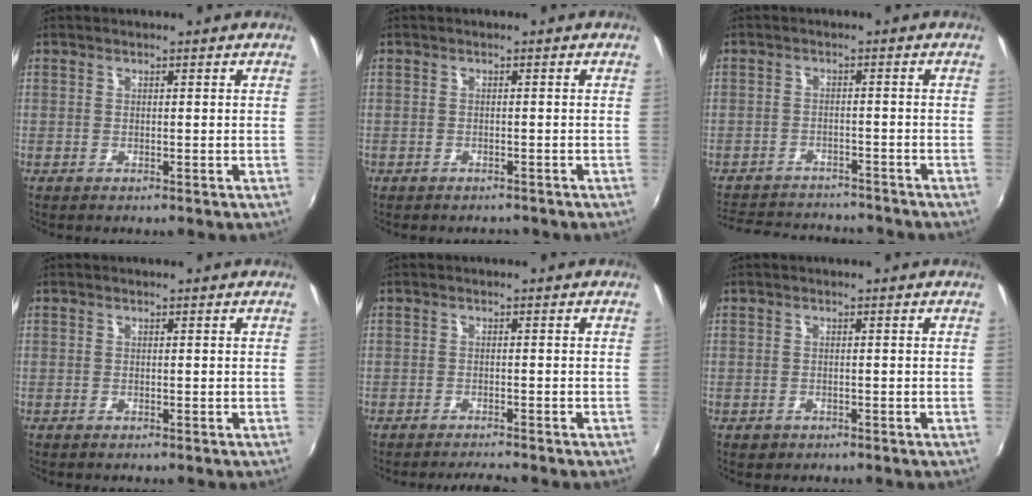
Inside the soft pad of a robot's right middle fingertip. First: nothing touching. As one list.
[{"total": 1.7, "force": [-1.4, 0.9, 0.2], "torque": [-0.010, -0.004, -0.020]}, {"total": 12.3, "force": [-10.8, 4.8, 3.5], "torque": [-0.099, 0.026, -0.155]}, {"total": 0.0}, {"total": 2.7, "force": [-2.6, 0.0, 0.8], "torque": [-0.024, -0.008, -0.045]}, {"total": 1.3, "force": [-0.7, 1.0, 0.4], "torque": [-0.009, -0.002, -0.007]}]